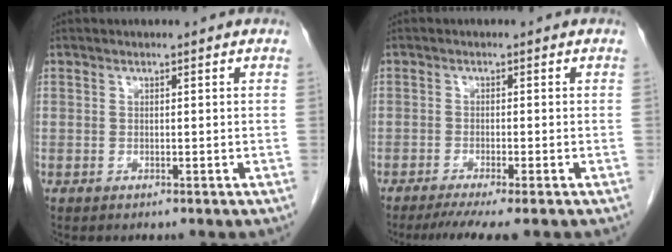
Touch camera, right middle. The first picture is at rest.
{"total": 5.6, "force": [-4.3, -0.2, 3.6], "torque": [-0.052, -0.013, -0.069]}